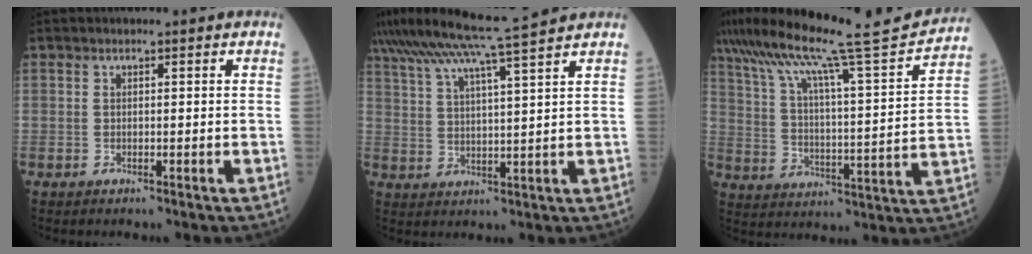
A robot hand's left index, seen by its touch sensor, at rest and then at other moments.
{"total": 13.6, "force": [11.5, -1.9, 7.0], "torque": [-0.130, 0.004, 0.174]}
{"total": 22.9, "force": [19.6, -0.6, 11.8], "torque": [-0.211, -0.011, 0.288]}